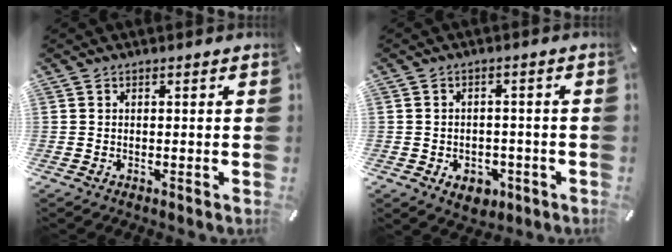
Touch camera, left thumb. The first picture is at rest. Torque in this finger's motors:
{"motor_torque": [0.03, 0.10, -0.01, 0.05, 0.00]}